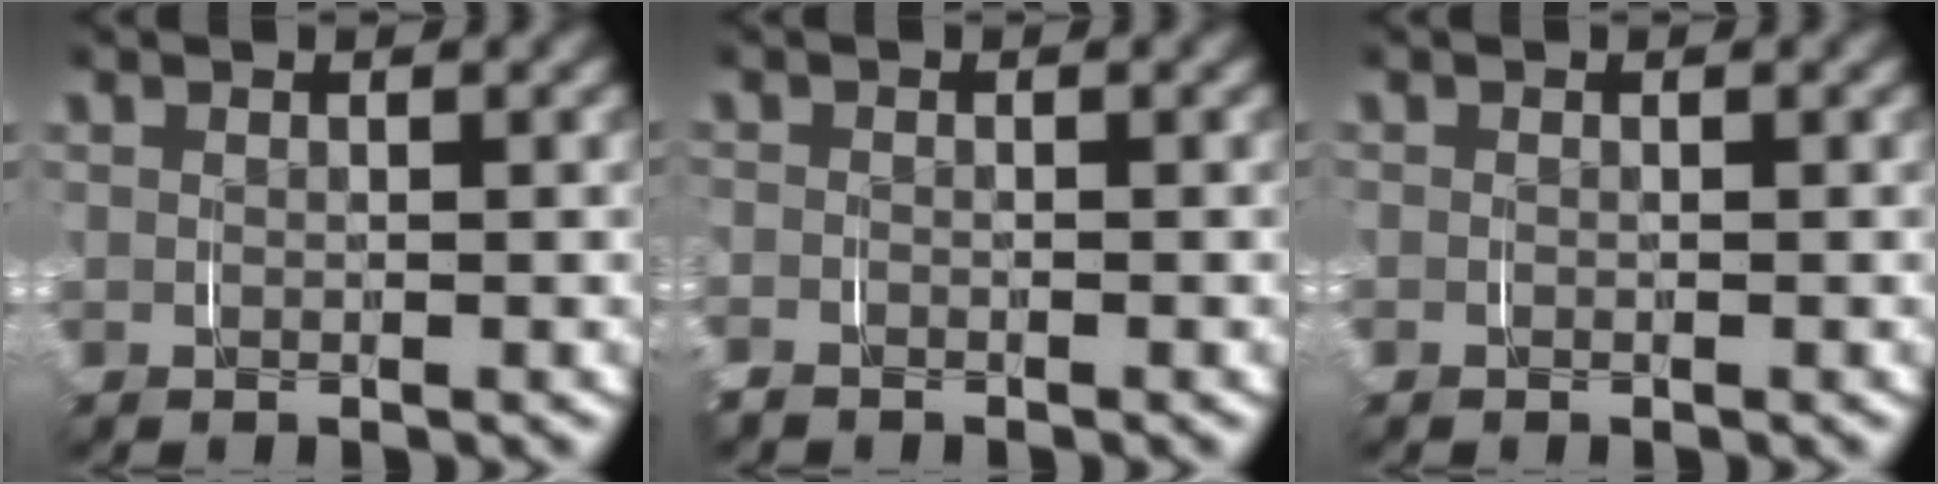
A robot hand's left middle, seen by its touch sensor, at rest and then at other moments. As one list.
[{"total": 1.1, "force": [-0.7, 0.8, -0.1], "torque": [-0.009, -0.004, -0.016]}, {"total": 0.9, "force": [-0.5, 0.8, 0.2], "torque": [-0.014, -0.006, -0.007]}]